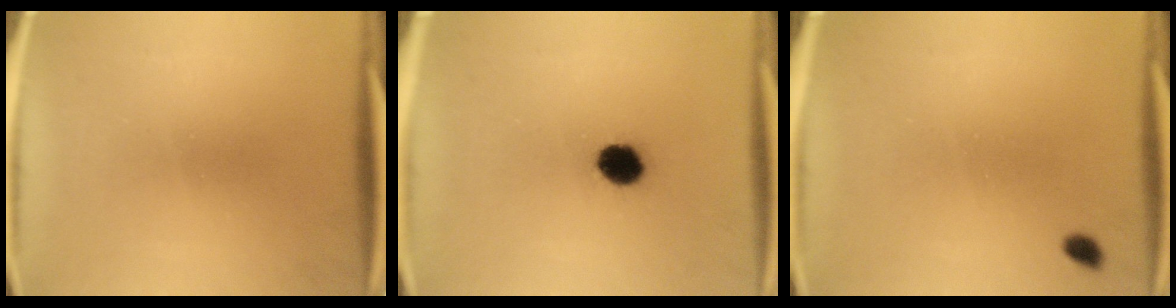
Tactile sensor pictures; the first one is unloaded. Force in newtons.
{"total": 6.0}
{"total": 1.3}